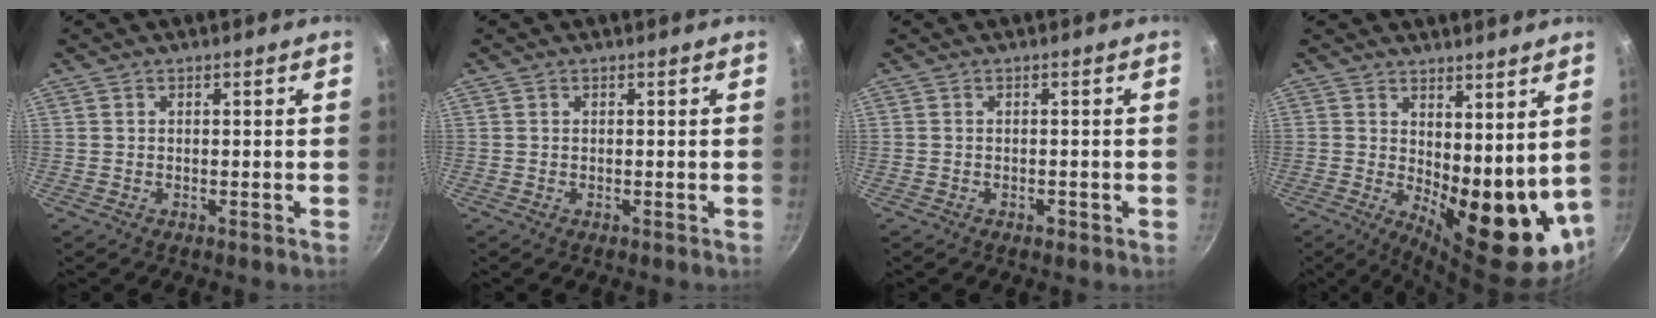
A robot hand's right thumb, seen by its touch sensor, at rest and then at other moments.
{"total": 0.0}
{"total": 1.1, "force": [-0.6, 0.6, 0.7], "torque": [-0.011, 0.003, -0.006]}
{"total": 15.1, "force": [2.8, 6.7, 13.3], "torque": [-0.138, -0.046, 0.055]}